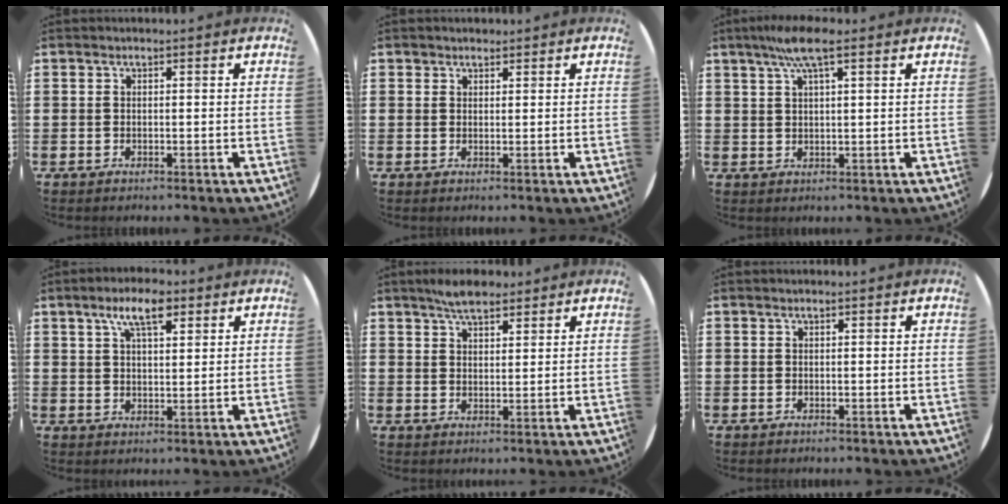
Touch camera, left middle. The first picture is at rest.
{"total": 1.1, "force": [1.0, 0.5, -0.1], "torque": [0.008, -0.001, 0.018]}
{"total": 5.0, "force": [3.2, 0.8, 3.8], "torque": [-0.080, 0.009, 0.054]}
{"total": 6.6, "force": [4.2, 2.4, 4.5], "torque": [-0.081, -0.001, 0.070]}
{"total": 4.5, "force": [3.8, 1.5, 1.8], "torque": [-0.042, -0.002, 0.070]}
{"total": 0.0}